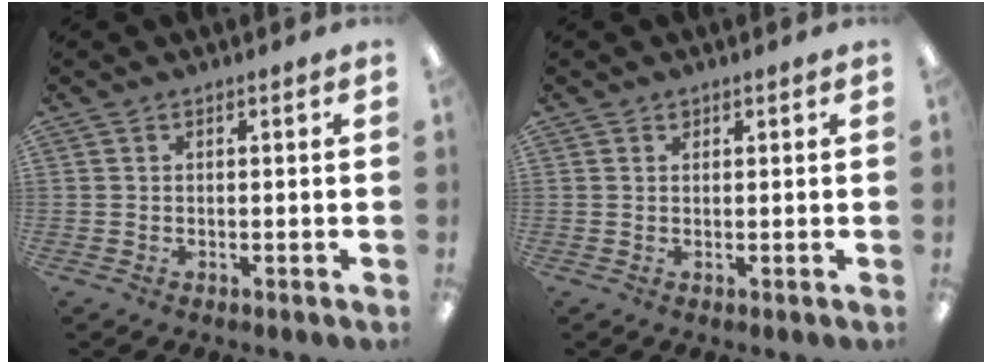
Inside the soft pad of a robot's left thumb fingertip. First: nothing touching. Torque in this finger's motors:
{"motor_torque": [0.06, 0.00, 0.22, -0.25, 0.00]}